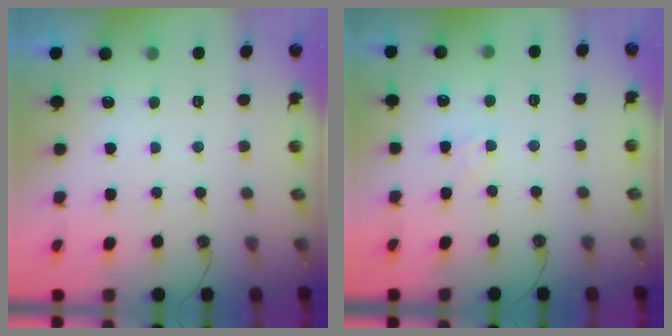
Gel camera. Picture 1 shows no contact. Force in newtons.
{"total": 5.0, "press": 5.0, "slide": 0.7}